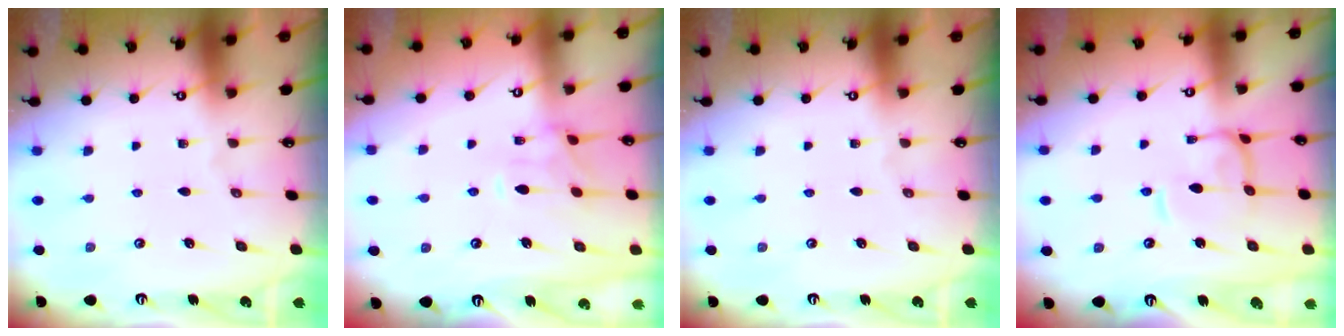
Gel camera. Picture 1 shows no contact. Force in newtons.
{"total": 2.4, "press": 2.2, "slide": 1.1}
{"total": 0.0}
{"total": 1.5, "press": 1.5, "slide": 0.5}